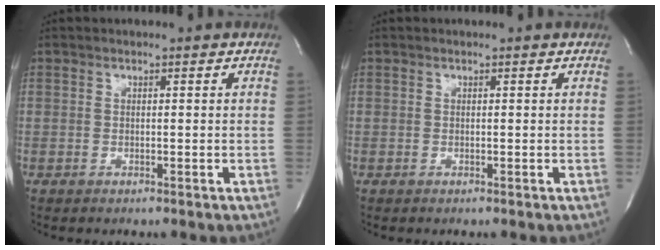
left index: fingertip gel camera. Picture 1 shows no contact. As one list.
[{"total": 0.0}]